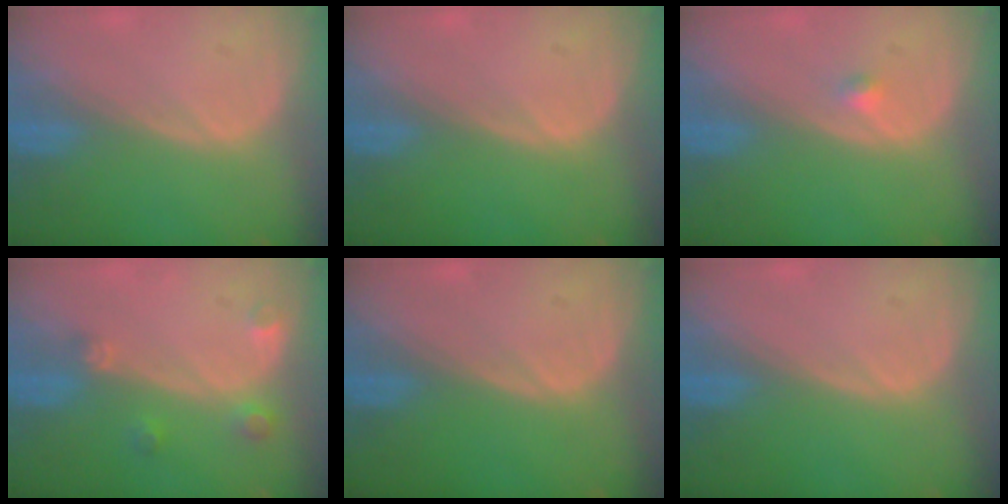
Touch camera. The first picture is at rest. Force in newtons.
{"total": 0.0}
{"total": 1.1, "press": 0.9, "slide": 0.5}
{"total": 2.7, "press": 2.6, "slide": 0.4}
{"total": 0.0}
{"total": 0.0}